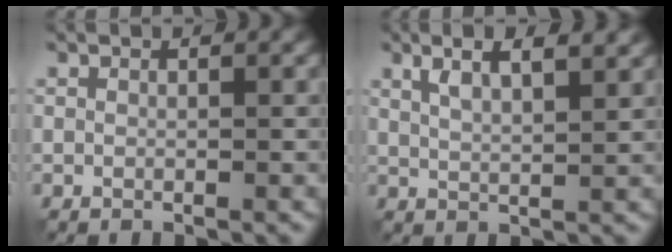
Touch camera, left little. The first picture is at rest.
{"total": 4.9, "force": [2.8, 1.5, 3.7], "torque": [-0.059, 0.013, 0.036]}